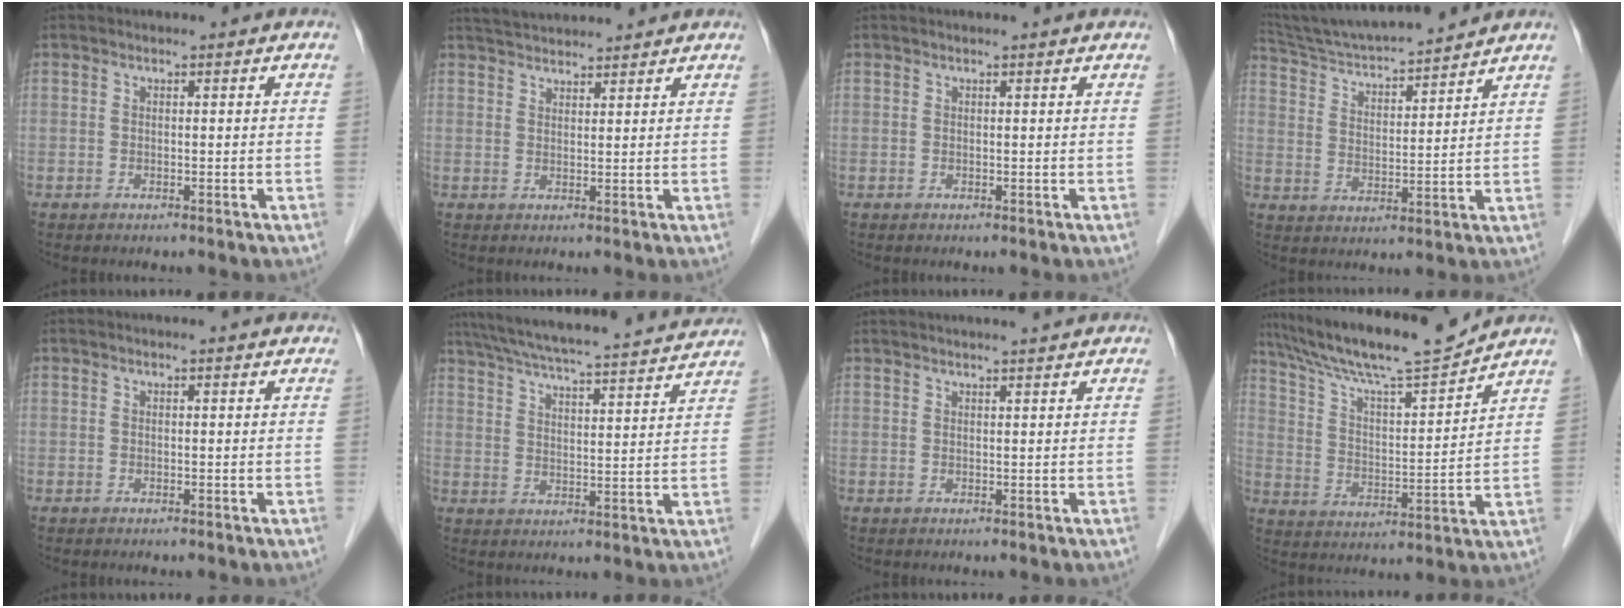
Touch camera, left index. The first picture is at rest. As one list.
[{"total": 6.5, "force": [6.2, 0.9, 1.7], "torque": [-0.033, 0.037, 0.101]}, {"total": 1.0, "force": [1.0, -0.1, 0.4], "torque": [-0.012, 0.004, 0.010]}, {"total": 14.8, "force": [13.7, 0.5, 5.7], "torque": [-0.108, 0.010, 0.231]}, {"total": 1.6, "force": [1.5, 0.2, 0.6], "torque": [-0.013, 0.006, 0.012]}, {"total": 22.5, "force": [20.4, 1.2, 9.5], "torque": [-0.162, 0.007, 0.280]}, {"total": 6.6, "force": [6.0, -0.1, 2.7], "torque": [-0.036, 0.027, 0.076]}, {"total": 15.4, "force": [13.9, -0.1, 6.7], "torque": [-0.125, 0.003, 0.236]}]